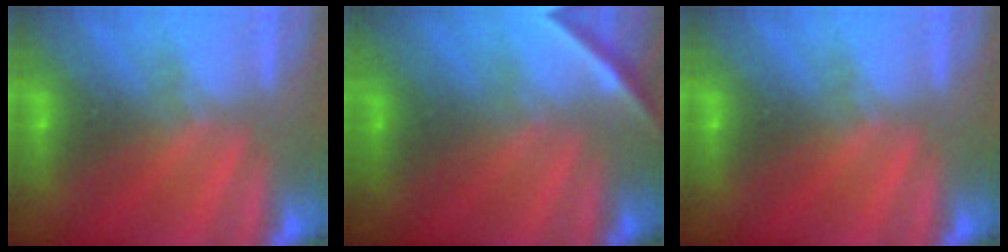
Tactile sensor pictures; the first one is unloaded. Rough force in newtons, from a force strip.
{"total": 1.9}
{"total": 0.0}